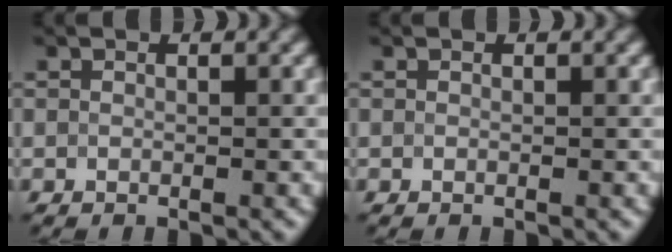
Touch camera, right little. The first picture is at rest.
{"total": 0.0}